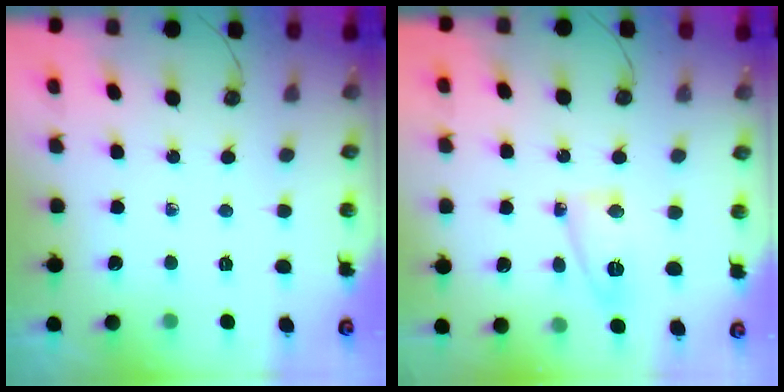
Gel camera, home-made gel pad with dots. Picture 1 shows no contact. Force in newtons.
{"total": 10.9, "press": 7.0, "slide": 8.4}